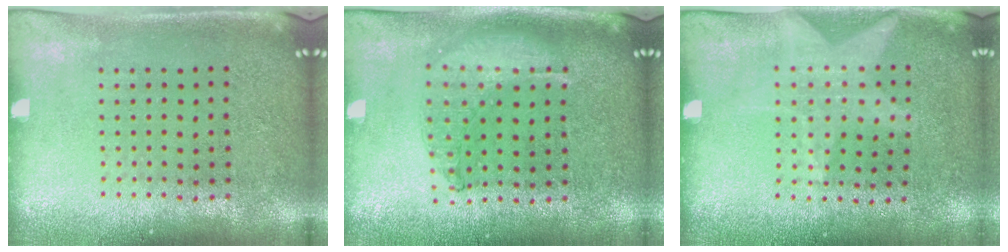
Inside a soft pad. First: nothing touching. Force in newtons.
{"total": 0.9, "press": 0.9, "slide": 0.2}
{"total": 1.2, "press": 0.9, "slide": 0.8}